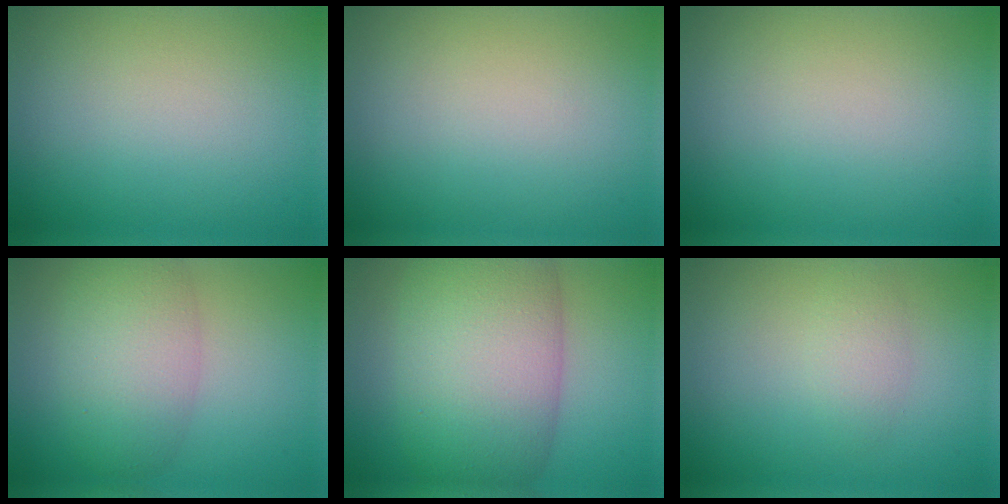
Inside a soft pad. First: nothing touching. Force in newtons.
{"total": 0.0}
{"total": 0.0}
{"total": 5.3, "press": 5.3, "slide": 0.2}
{"total": 11.6, "press": 11.6, "slide": 0.4}
{"total": 1.5, "press": 1.5, "slide": 0.0}